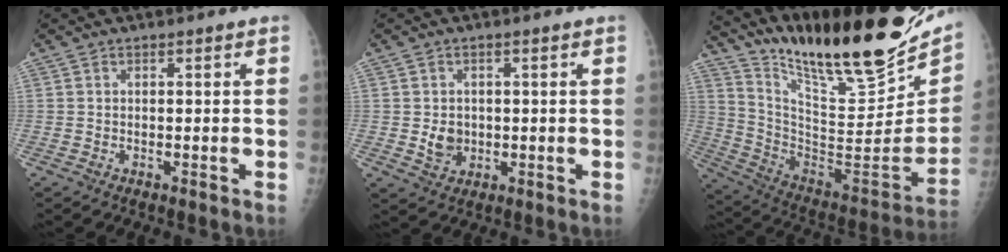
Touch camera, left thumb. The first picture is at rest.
{"total": 3.9, "force": [-0.1, 3.3, 2.1], "torque": [-0.022, -0.001, 0.007]}
{"total": 31.2, "force": [23.7, 6.9, 19.2], "torque": [-0.280, -0.115, 0.372]}